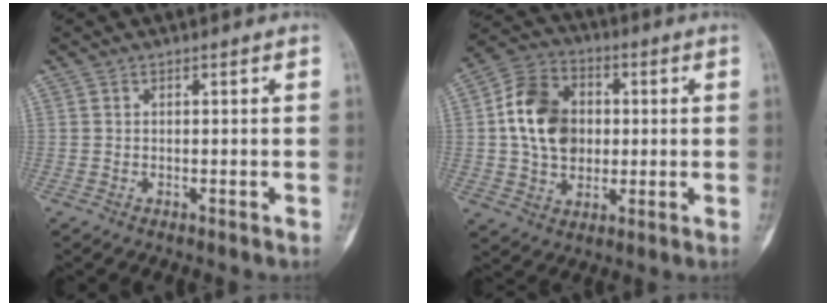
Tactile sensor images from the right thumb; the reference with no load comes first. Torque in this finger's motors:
{"motor_torque": [0.93, 2.28, 0.02, 0.06, 0.32]}